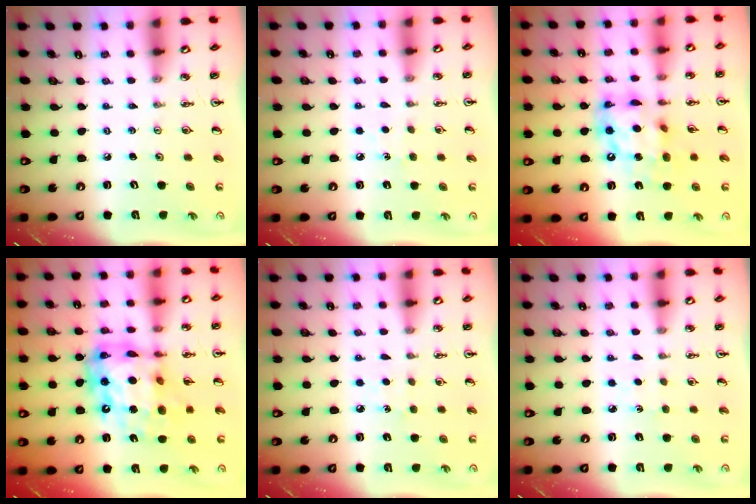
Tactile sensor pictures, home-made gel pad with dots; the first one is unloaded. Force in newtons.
{"total": 5.6, "press": 5.6, "slide": 0.6}
{"total": 14.1, "press": 14.1, "slide": 1.2}
{"total": 19.1, "press": 19.0, "slide": 2.0}
{"total": 4.2, "press": 4.2, "slide": 0.5}
{"total": 3.3, "press": 3.3, "slide": 0.4}